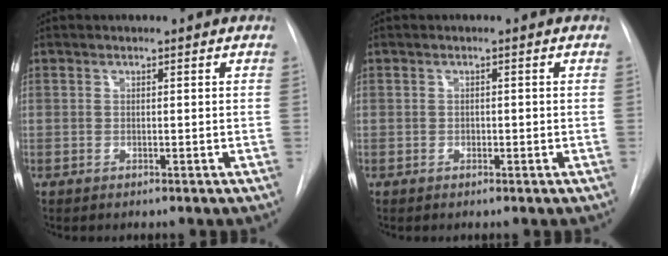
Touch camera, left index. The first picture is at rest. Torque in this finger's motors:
{"motor_torque": [-0.23, 0.13, 0.00, 0.00]}